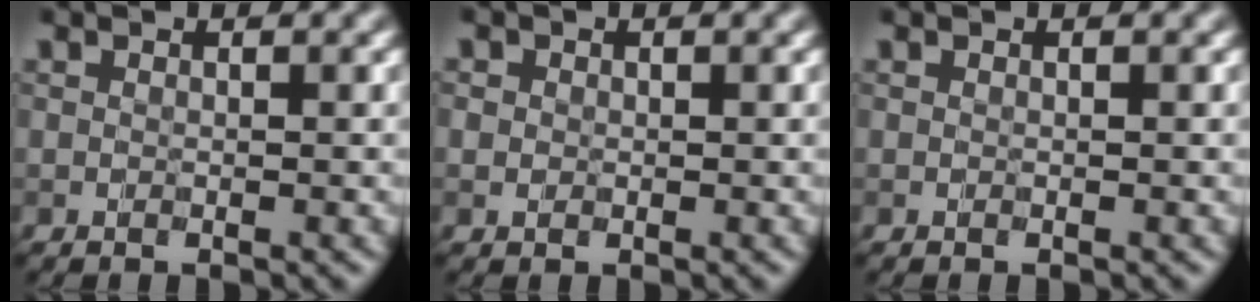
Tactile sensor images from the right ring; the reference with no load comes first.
{"total": 0.6, "force": [0.0, 0.6, 0.1], "torque": [0.002, -0.002, -0.001]}
{"total": 0.0}